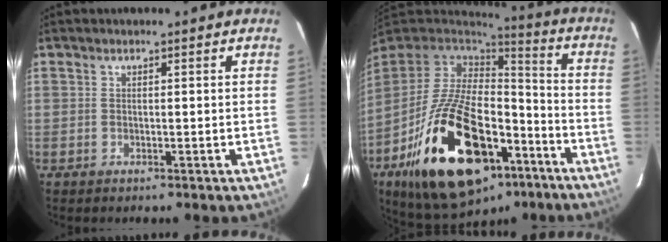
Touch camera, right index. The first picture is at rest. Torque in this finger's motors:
{"motor_torque": [1.48, -0.66, 1.06, 0.21]}